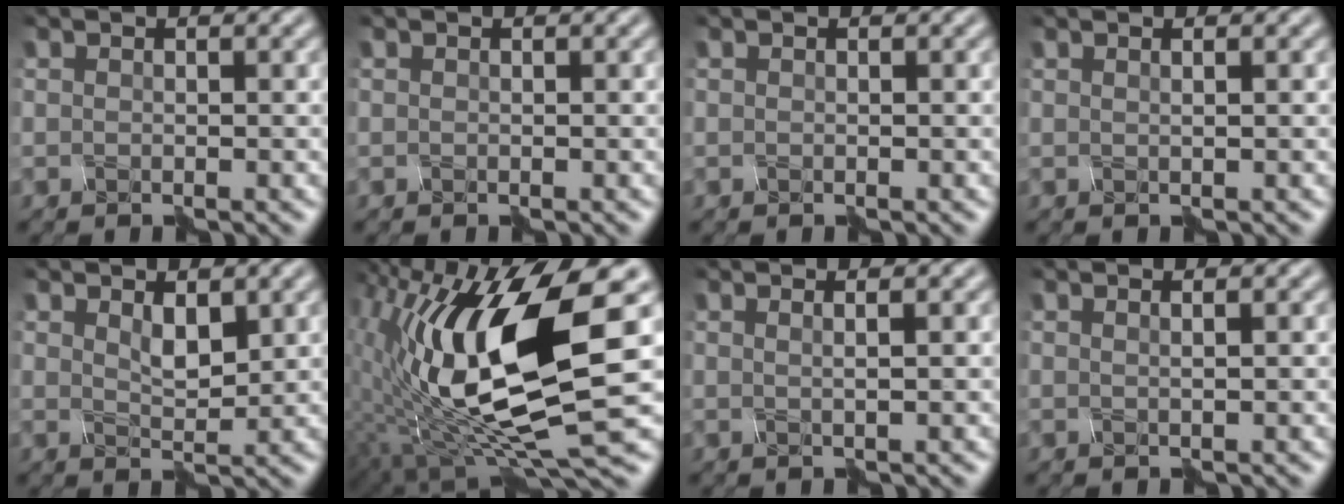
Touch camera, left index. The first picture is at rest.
{"total": 0.0}
{"total": 0.0}
{"total": 1.6, "force": [0.5, 0.9, 1.2], "torque": [0.005, 0.014, -0.018]}
{"total": 1.0, "force": [0.2, 0.4, 0.9], "torque": [-0.022, -0.007, 0.016]}
{"total": 15.7, "force": [0.6, 6.0, 14.5], "torque": [-0.289, -0.005, 0.015]}
{"total": 2.2, "force": [0.6, 1.1, 1.8], "torque": [-0.003, 0.019, -0.020]}
{"total": 1.9, "force": [0.7, 1.1, 1.5], "torque": [0.004, 0.019, -0.018]}